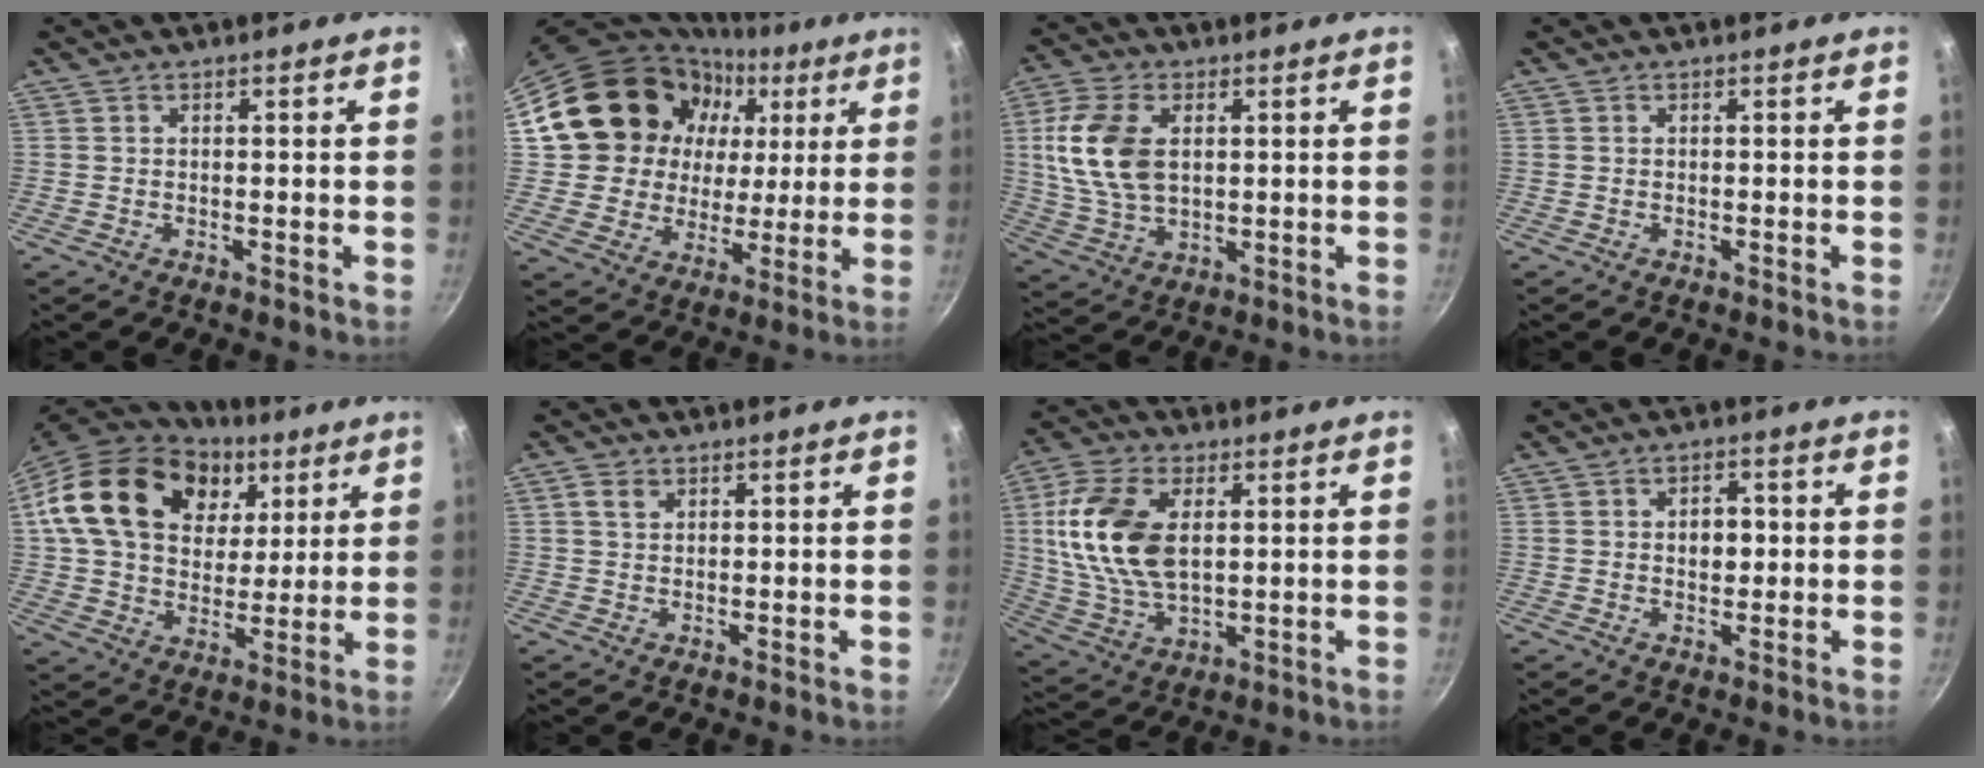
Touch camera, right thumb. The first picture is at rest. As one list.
[{"total": 19.6, "force": [6.7, 16.8, 7.6], "torque": [-0.115, 0.007, 0.122]}, {"total": 13.1, "force": [2.4, 8.1, 10.0], "torque": [-0.190, -0.006, 0.048]}, {"total": 0.0}, {"total": 24.7, "force": [9.4, 17.5, 14.6], "torque": [-0.236, -0.005, 0.161]}, {"total": 2.3, "force": [1.1, 1.5, 1.3], "torque": [-0.016, 0.000, 0.021]}, {"total": 16.6, "force": [3.2, 9.7, 13.1], "torque": [-0.244, -0.004, 0.066]}, {"total": 4.0, "force": [0.3, 2.8, 2.9], "torque": [-0.023, 0.005, 0.002]}]